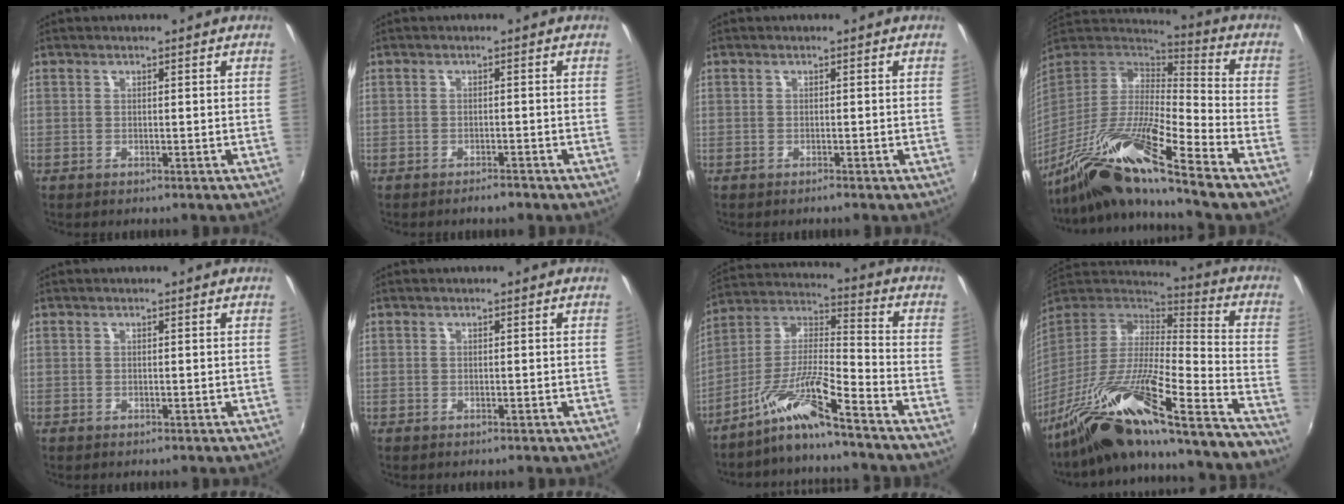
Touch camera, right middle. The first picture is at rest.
{"total": 1.8, "force": [-1.6, 0.4, 0.7], "torque": [-0.017, -0.002, -0.025]}
{"total": 0.0}
{"total": 18.7, "force": [-12.5, 0.5, 13.9], "torque": [-0.250, -0.025, -0.248]}
{"total": 0.0}
{"total": 0.0}
{"total": 9.8, "force": [-7.6, -0.8, 6.0], "torque": [-0.123, 0.018, -0.154]}
{"total": 28.4, "force": [-21.8, 2.9, 17.9], "torque": [-0.269, -0.059, -0.357]}